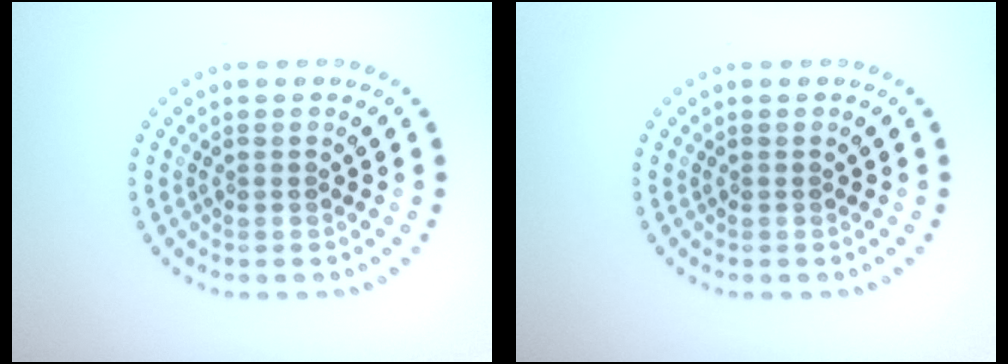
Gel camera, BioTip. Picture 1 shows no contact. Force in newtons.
{"total": 0.0}